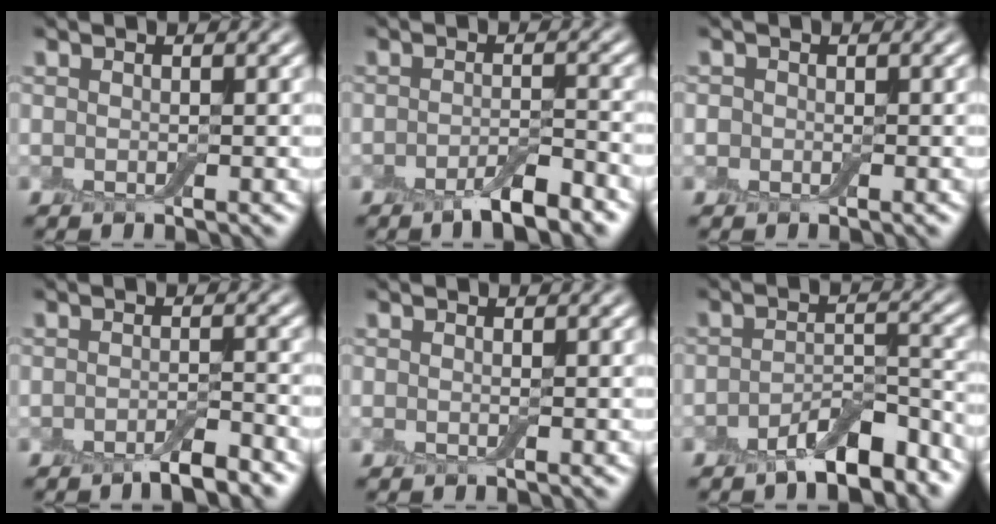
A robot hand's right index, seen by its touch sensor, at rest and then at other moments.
{"total": 3.6, "force": [-2.4, 0.9, 2.5], "torque": [-0.042, 0.000, -0.043]}
{"total": 0.9, "force": [-0.2, 0.8, 0.1], "torque": [0.004, -0.003, -0.007]}
{"total": 2.8, "force": [-2.1, 0.6, 1.7], "torque": [-0.024, 0.001, -0.037]}
{"total": 0.0}
{"total": 5.3, "force": [-3.9, 1.8, 3.1], "torque": [-0.044, 0.005, -0.065]}